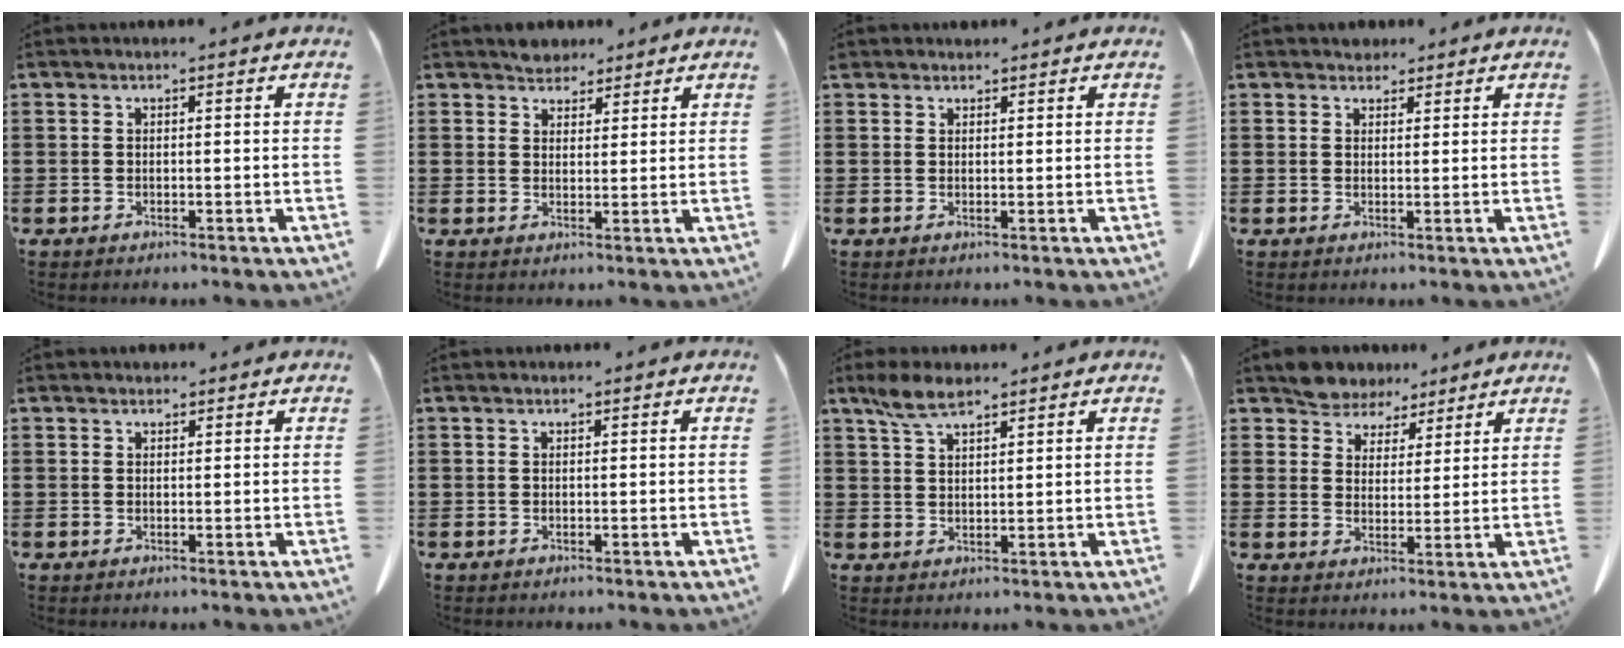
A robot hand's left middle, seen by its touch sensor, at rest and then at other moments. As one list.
[{"total": 3.3, "force": [2.9, 1.4, 0.2], "torque": [-0.006, -0.001, 0.056]}, {"total": 1.2, "force": [1.1, 0.5, 0.1], "torque": [-0.007, 0.002, 0.023]}, {"total": 2.1, "force": [1.9, 0.9, 0.1], "torque": [-0.001, -0.001, 0.036]}, {"total": 0.9, "force": [0.9, 0.3, 0.1], "torque": [-0.004, 0.000, 0.018]}, {"total": 0.0}, {"total": 5.1, "force": [3.5, 1.7, 3.2], "torque": [-0.072, -0.001, 0.066]}, {"total": 5.5, "force": [5.0, 2.2, 0.0], "torque": [-0.027, -0.016, 0.096]}]